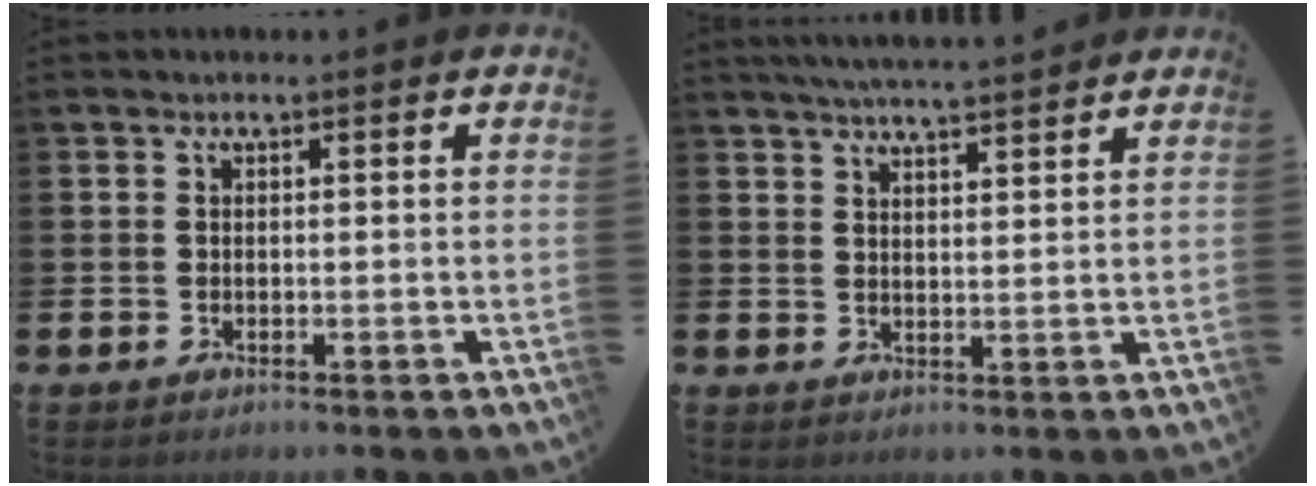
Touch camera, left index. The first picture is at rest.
{"total": 4.5, "force": [4.5, -0.3, 0.7], "torque": [-0.024, -0.020, 0.080]}